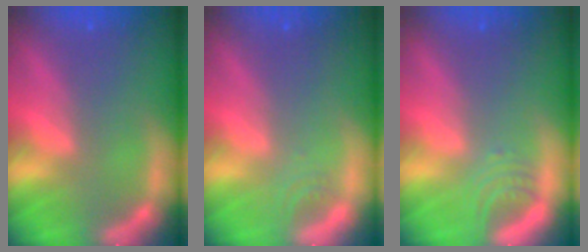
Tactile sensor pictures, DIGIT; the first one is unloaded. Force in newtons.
{"total": 1.0}
{"total": 2.5}